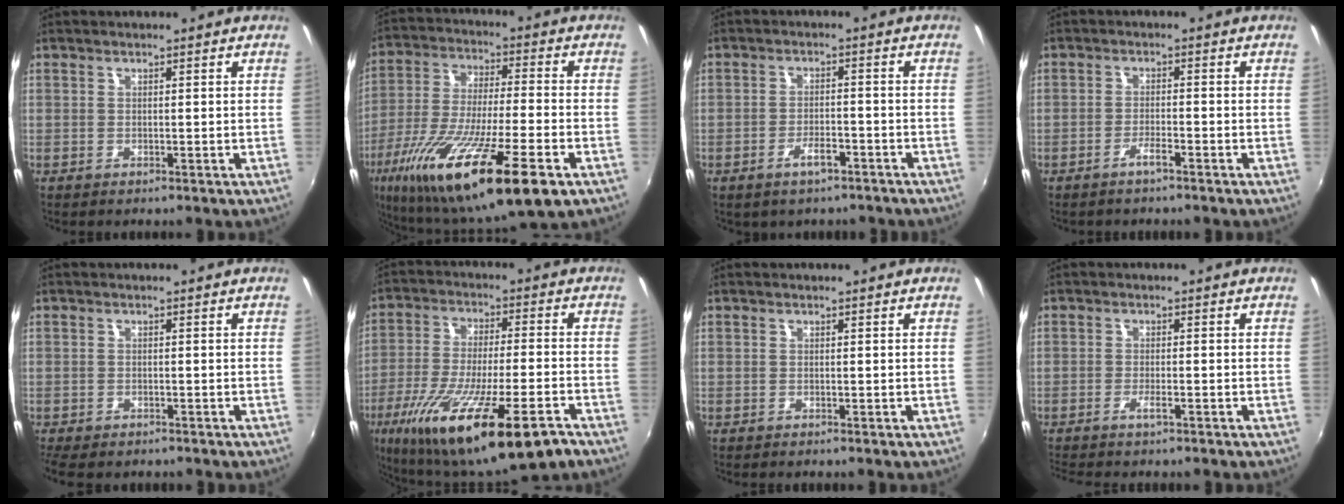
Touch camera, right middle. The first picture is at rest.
{"total": 24.4, "force": [-13.1, 4.5, 20.1], "torque": [-0.385, -0.062, -0.232]}
{"total": 4.5, "force": [-2.9, 2.1, 2.6], "torque": [-0.054, 0.000, -0.041]}
{"total": 2.3, "force": [-1.8, 0.3, 1.4], "torque": [-0.037, 0.002, -0.034]}
{"total": 5.0, "force": [-3.9, 2.0, 2.5], "torque": [-0.061, -0.026, -0.061]}
{"total": 24.9, "force": [-14.5, 7.1, 18.9], "torque": [-0.344, -0.062, -0.229]}
{"total": 0.0}
{"total": 2.5, "force": [-1.9, 0.2, 1.6], "torque": [-0.042, 0.000, -0.038]}